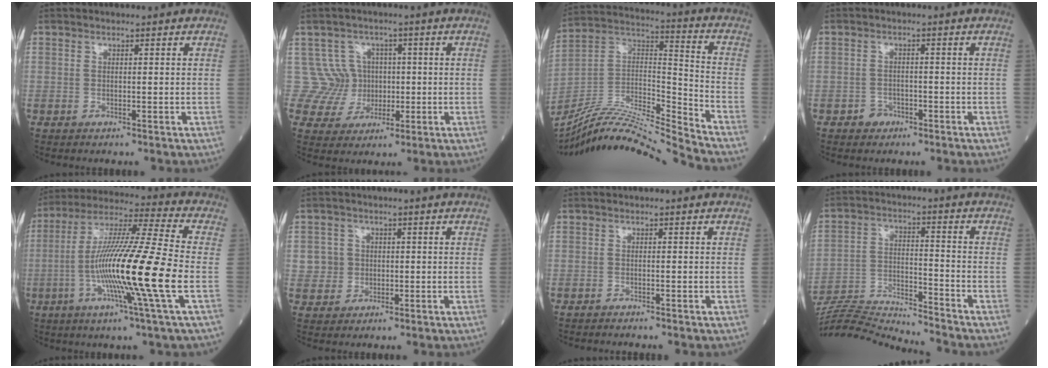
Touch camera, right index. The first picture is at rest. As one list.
[{"total": 6.5, "force": [1.0, 6.4, -0.4], "torque": [0.018, 0.021, 0.028]}, {"total": 19.4, "force": [-18.3, -1.8, 6.2], "torque": [-0.117, 0.022, -0.327]}, {"total": 1.9, "force": [-1.2, 1.4, 0.4], "torque": [-0.004, 0.007, -0.020]}, {"total": 18.3, "force": [-4.1, -1.8, 17.7], "torque": [-0.331, -0.014, -0.090]}, {"total": 3.3, "force": [0.3, 3.3, 0.0], "torque": [0.009, 0.009, 0.010]}, {"total": 1.5, "force": [-1.4, -0.2, 0.5], "torque": [-0.007, 0.001, -0.020]}, {"total": 14.1, "force": [-13.9, -1.7, 2.3], "torque": [-0.044, 0.010, -0.246]}]